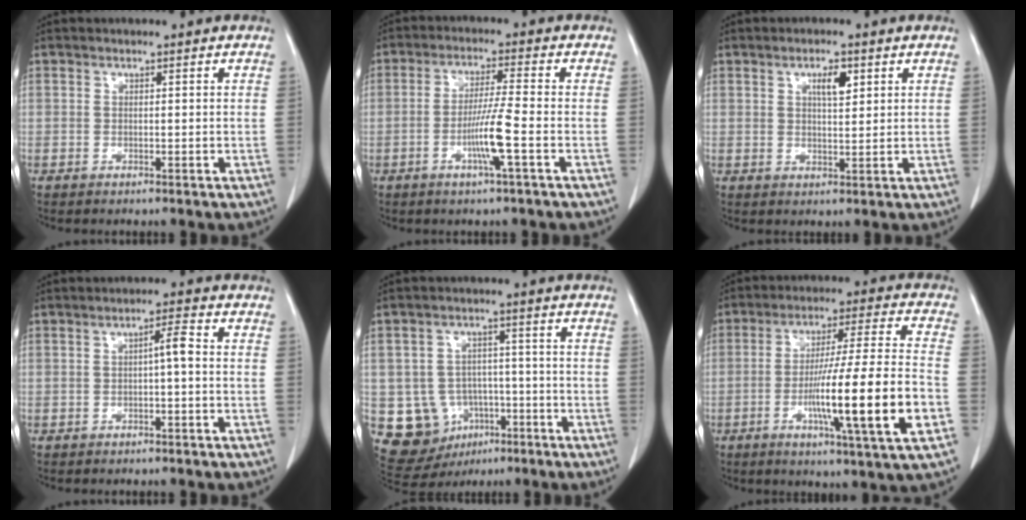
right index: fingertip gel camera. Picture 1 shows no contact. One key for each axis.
{"total": 6.5, "fx": -2.2, "fy": -0.8, "fz": 6.1, "tx": -0.116, "ty": -0.006, "tz": -0.043}
{"total": 3.5, "fx": 1.6, "fy": 1.1, "fz": 3.0, "tx": -0.048, "ty": -0.001, "tz": 0.026}
{"total": 2.6, "fx": -0.1, "fy": 0.2, "fz": 2.5, "tx": -0.040, "ty": 0.005, "tz": -0.003}
{"total": 10.5, "fx": -3.6, "fy": 9.3, "fz": 3.3, "tx": -0.066, "ty": 0.025, "tz": -0.041}
{"total": 17.7, "fx": -4.9, "fy": -0.3, "fz": 17.0, "tx": -0.274, "ty": -0.008, "tz": -0.079}